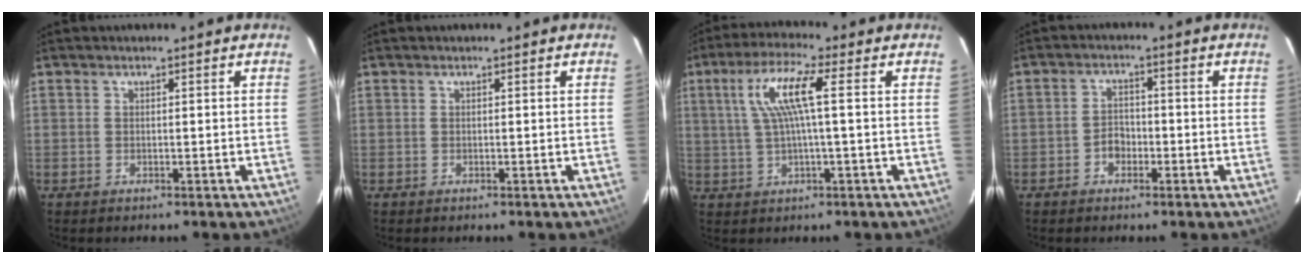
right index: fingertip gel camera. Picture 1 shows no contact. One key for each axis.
{"total": 0.0}
{"total": 8.4, "fx": 1.5, "fy": 0.6, "fz": 8.2, "tx": -0.155, "ty": 0.008, "tz": 0.033}
{"total": 3.2, "fx": -1.5, "fy": 2.4, "fz": 1.4, "tx": -0.029, "ty": 0.011, "tz": -0.023}